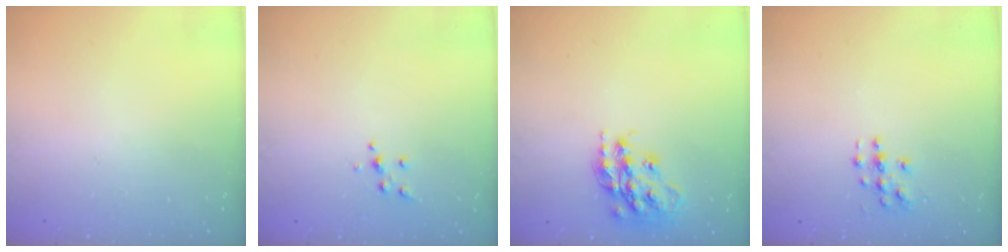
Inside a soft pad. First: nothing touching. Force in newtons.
{"total": 4.5, "press": 4.5, "slide": 0.5}
{"total": 17.3, "press": 17.3, "slide": 1.2}
{"total": 3.7, "press": 3.7, "slide": 0.1}